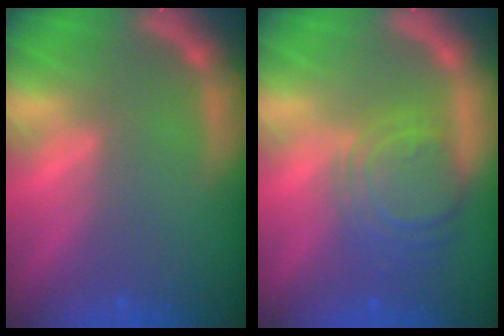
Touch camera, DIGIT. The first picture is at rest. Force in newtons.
{"total": 6.5}